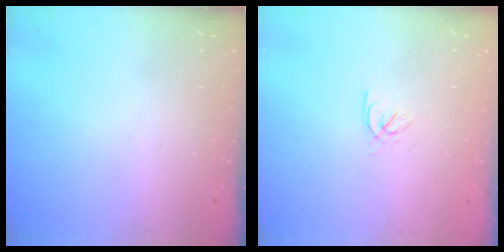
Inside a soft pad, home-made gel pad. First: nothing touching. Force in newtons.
{"total": 2.3, "press": 2.2, "slide": 0.3}